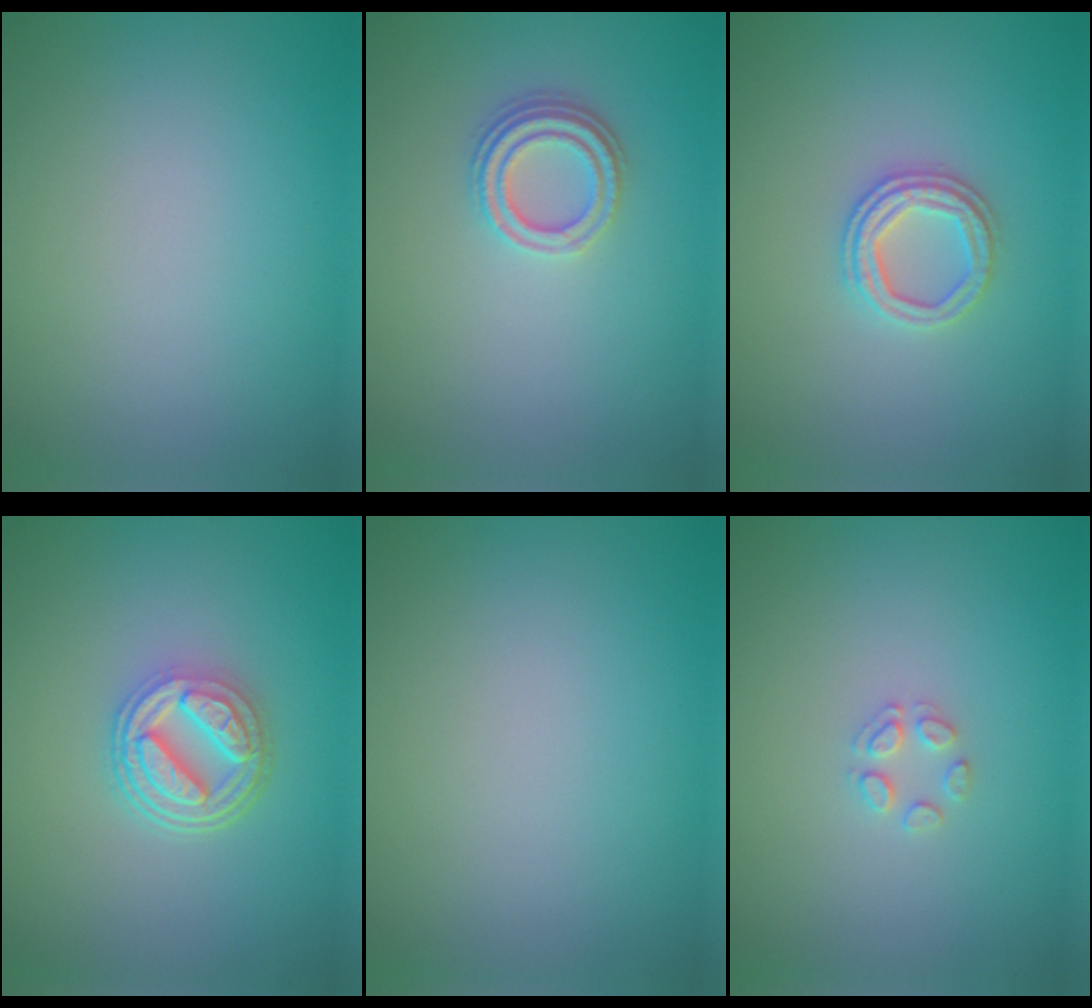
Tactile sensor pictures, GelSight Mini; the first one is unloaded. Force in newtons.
{"total": 3.0, "press": 2.3, "slide": 1.9}
{"total": 2.9, "press": 2.7, "slide": 1.0}
{"total": 4.9, "press": 3.7, "slide": 3.3}
{"total": 0.0}
{"total": 1.5, "press": 1.5, "slide": 0.1}